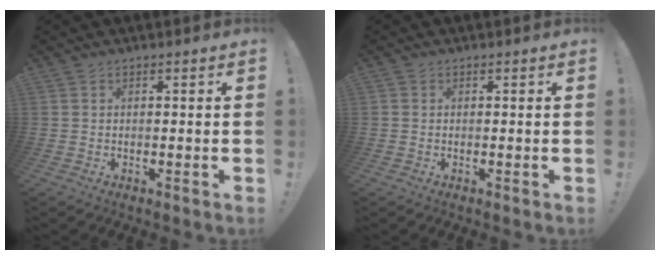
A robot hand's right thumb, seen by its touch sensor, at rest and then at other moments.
{"total": 0.0}